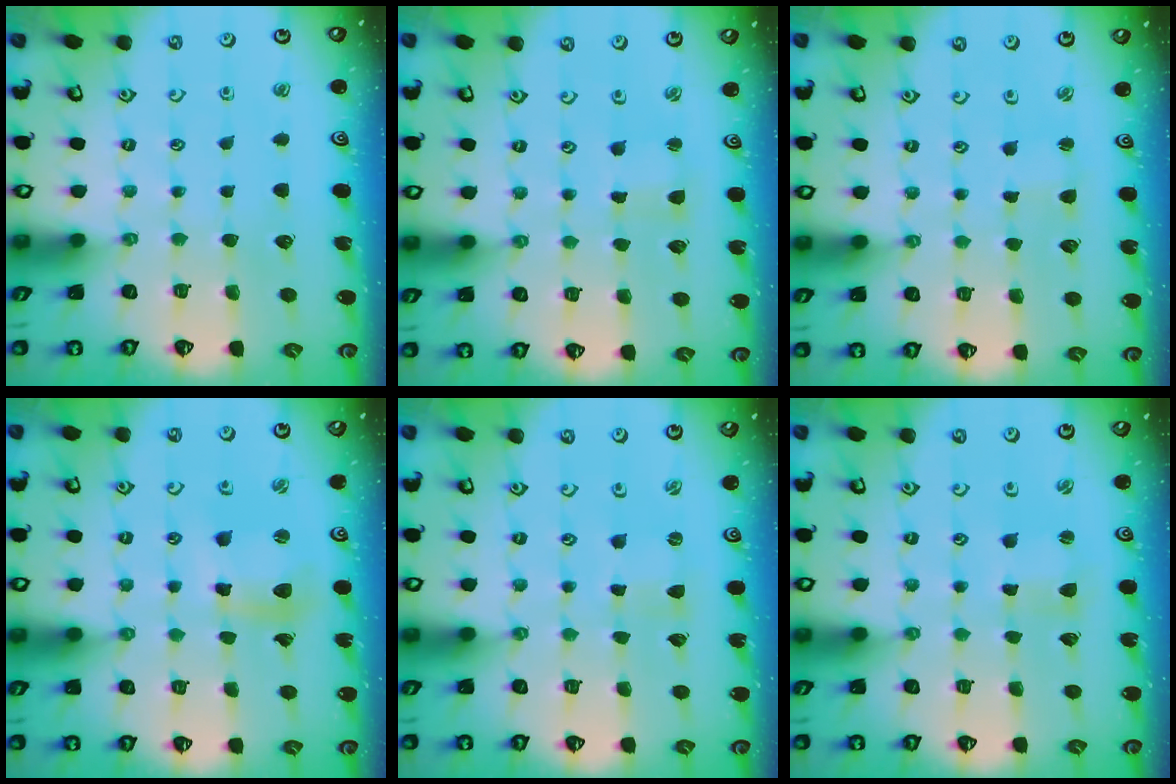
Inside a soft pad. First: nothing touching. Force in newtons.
{"total": 2.3, "press": 2.3, "slide": 0.4}
{"total": 1.5, "press": 1.5, "slide": 0.2}
{"total": 10.0, "press": 9.9, "slide": 1.1}
{"total": 0.0}
{"total": 1.2, "press": 1.1, "slide": 0.2}